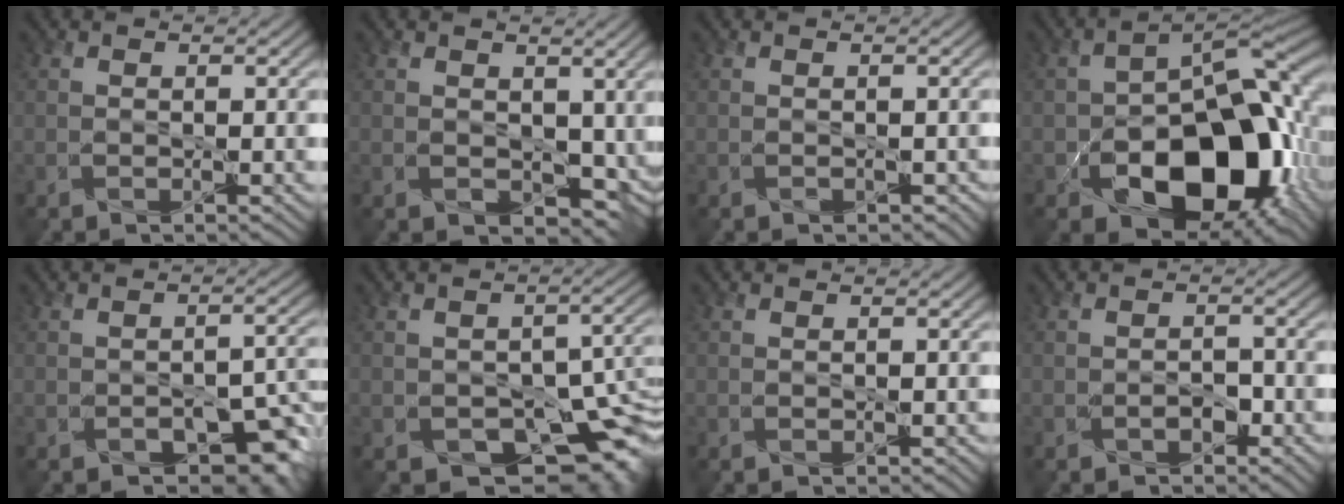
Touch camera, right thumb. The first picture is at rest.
{"total": 6.2, "force": [0.5, 4.5, 4.2], "torque": [-0.075, -0.024, 0.016]}
{"total": 0.5, "force": [-0.3, 0.4, 0.2], "torque": [-0.004, -0.007, -0.002]}
{"total": 17.6, "force": [-5.6, 11.0, 12.5], "torque": [-0.167, -0.034, -0.086]}
{"total": 7.0, "force": [-3.9, 4.0, 4.3], "torque": [-0.051, -0.001, -0.048]}
{"total": 11.9, "force": [-5.7, 7.3, 7.5], "torque": [-0.099, -0.023, -0.073]}
{"total": 0.0}
{"total": 1.7, "force": [-1.0, 1.1, 0.9], "torque": [-0.015, 0.004, -0.016]}